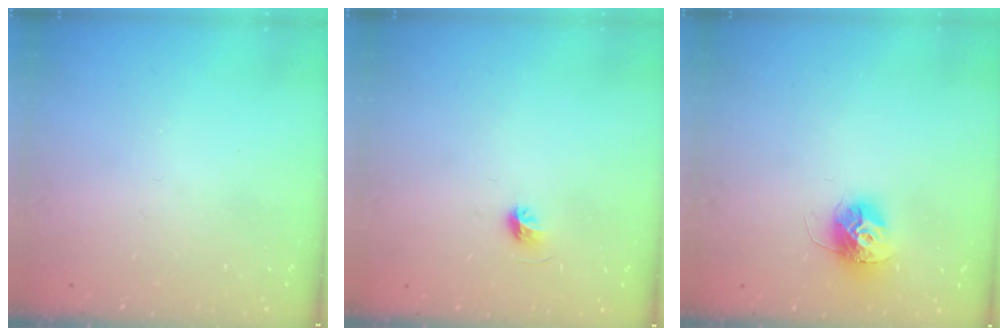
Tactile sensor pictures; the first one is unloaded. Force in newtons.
{"total": 4.2, "press": 3.9, "slide": 1.4}
{"total": 11.8, "press": 11.8, "slide": 0.9}